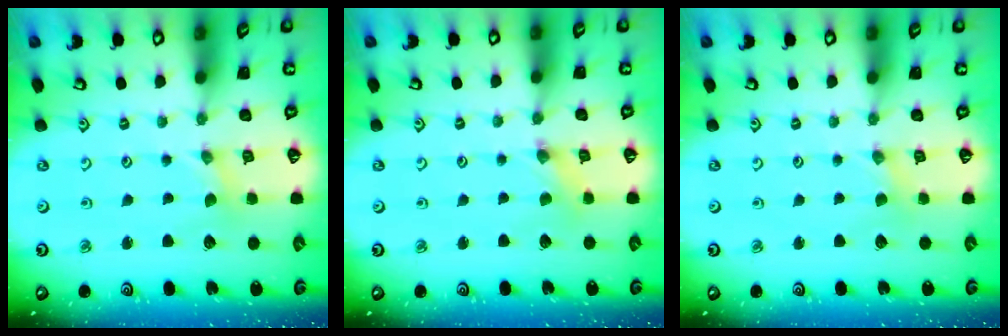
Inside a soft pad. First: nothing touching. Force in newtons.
{"total": 0.8, "press": 0.8, "slide": 0.2}
{"total": 1.0, "press": 1.0, "slide": 0.1}